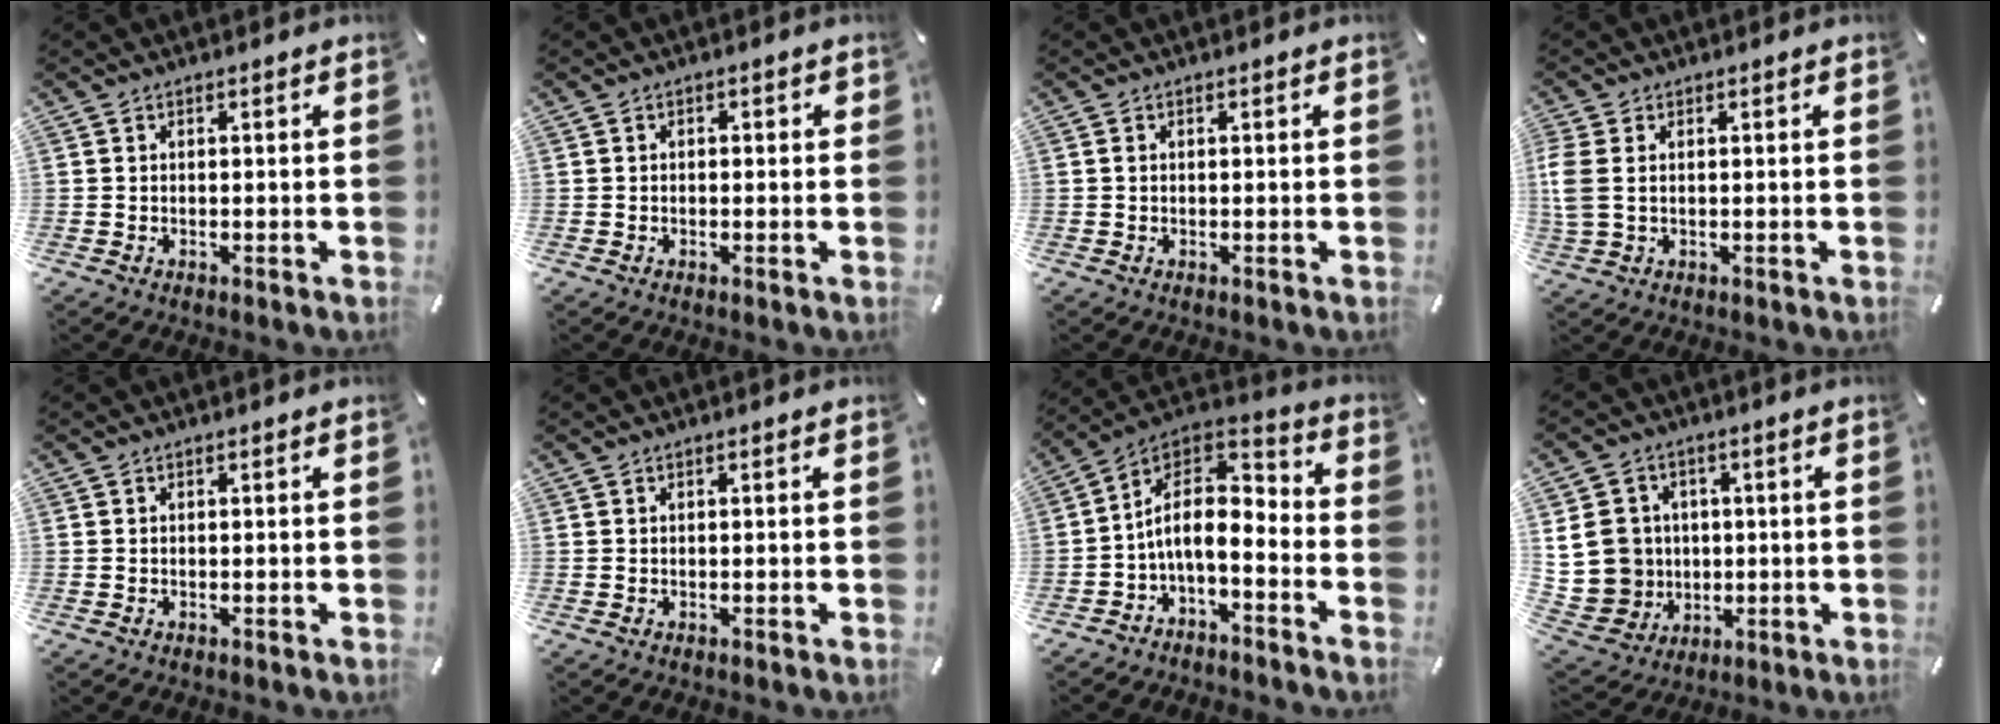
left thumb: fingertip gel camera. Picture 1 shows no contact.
{"total": 0.9, "force": [-0.4, 0.7, 0.4], "torque": [-0.006, 0.004, -0.009]}
{"total": 0.5, "force": [0.0, 0.2, 0.5], "torque": [-0.010, 0.001, 0.000]}
{"total": 4.5, "force": [0.6, 2.5, 3.7], "torque": [-0.100, -0.006, 0.006]}
{"total": 0.0}
{"total": 0.0}
{"total": 9.9, "force": [-2.2, 5.8, 7.7], "torque": [-0.158, -0.006, -0.043]}
{"total": 12.0, "force": [1.4, 11.4, 3.6], "torque": [-0.089, -0.009, 0.032]}